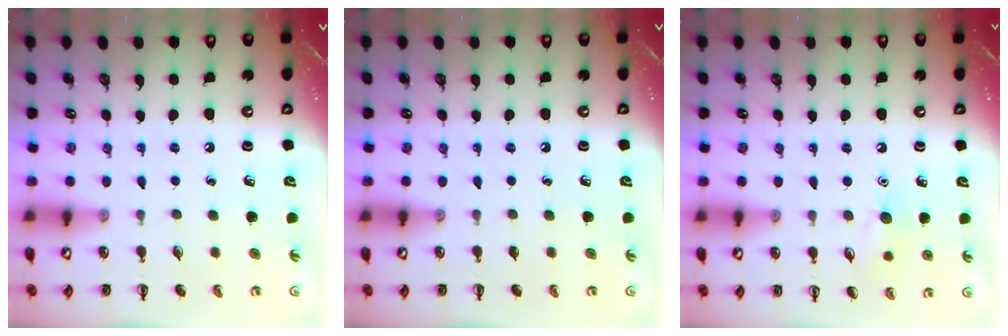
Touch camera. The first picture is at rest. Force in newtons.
{"total": 0.0}
{"total": 6.8, "press": 6.6, "slide": 1.7}